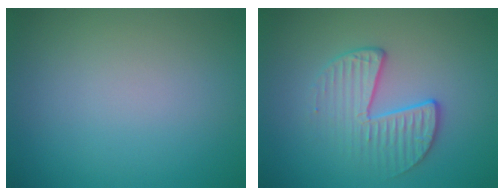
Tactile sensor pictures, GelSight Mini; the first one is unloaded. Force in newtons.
{"total": 3.5, "press": 2.9, "slide": 2.0}